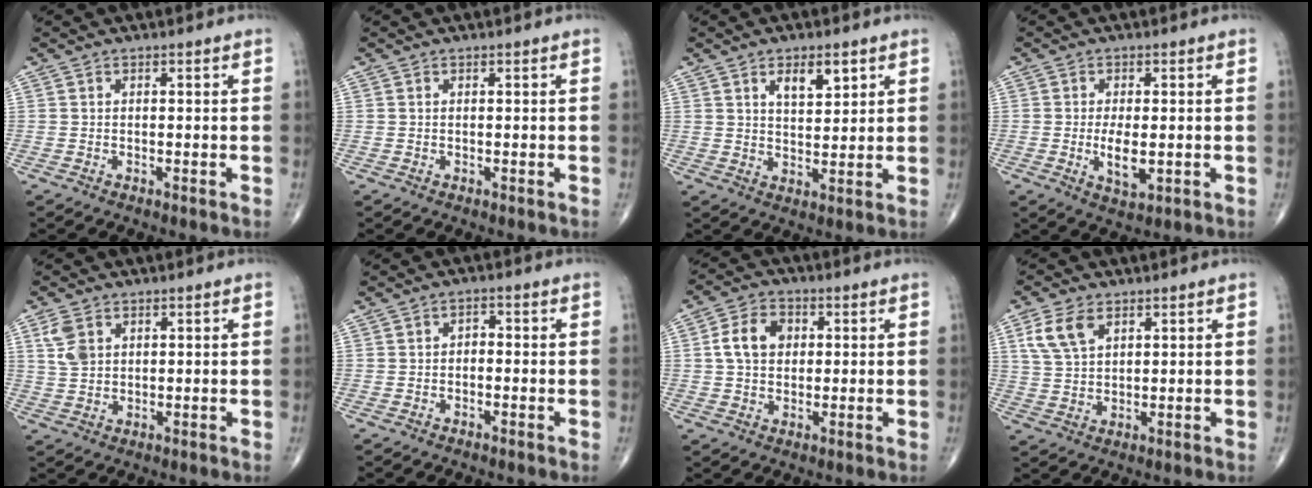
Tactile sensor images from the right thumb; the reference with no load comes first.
{"total": 0.0}
{"total": 6.1, "force": [3.1, 2.8, 4.5], "torque": [-0.059, -0.022, 0.053]}
{"total": 5.3, "force": [-0.7, 2.3, 4.7], "torque": [-0.085, -0.011, -0.009]}
{"total": 4.5, "force": [1.8, 3.0, 2.8], "torque": [-0.053, -0.001, 0.043]}
{"total": 1.6, "force": [-0.5, 1.1, 1.0], "torque": [-0.003, 0.011, -0.015]}
{"total": 7.6, "force": [1.3, 5.6, 5.0], "torque": [-0.080, 0.011, 0.018]}
{"total": 6.9, "force": [3.2, 4.0, 4.6], "torque": [-0.090, -0.004, 0.070]}